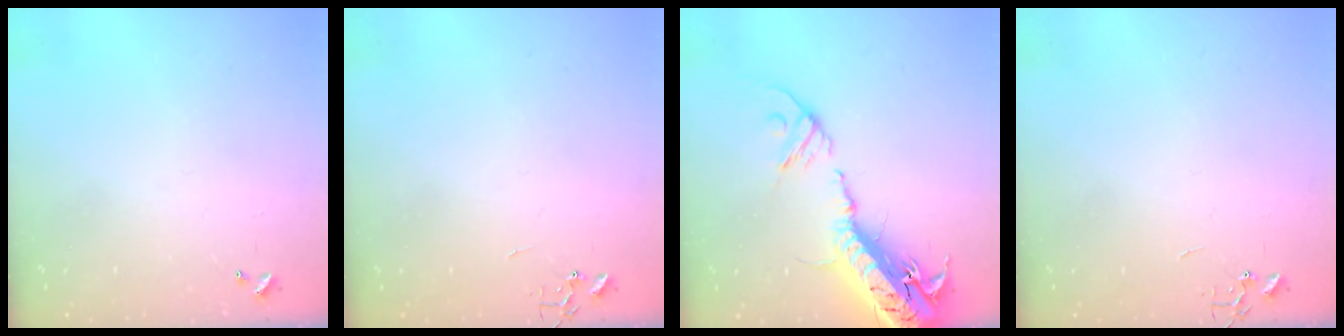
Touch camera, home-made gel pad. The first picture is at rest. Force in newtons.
{"total": 0.0}
{"total": 23.7, "press": 23.1, "slide": 5.3}
{"total": 0.0}